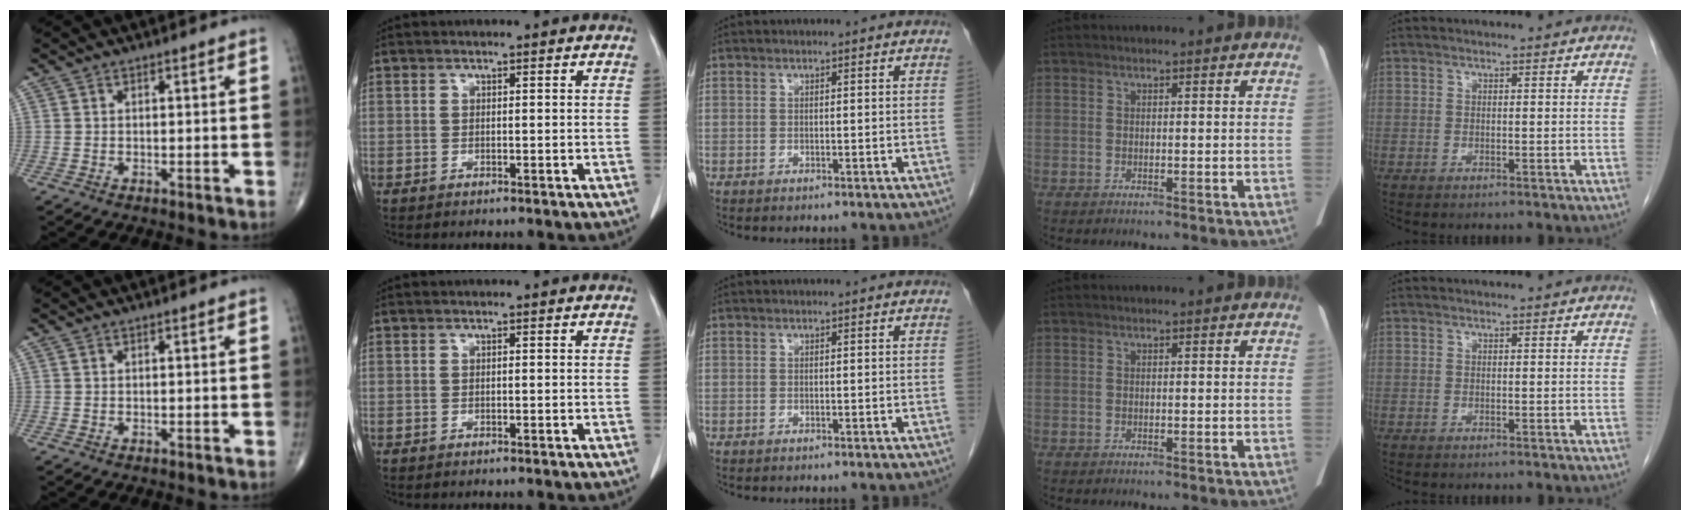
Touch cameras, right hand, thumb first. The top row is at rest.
{}